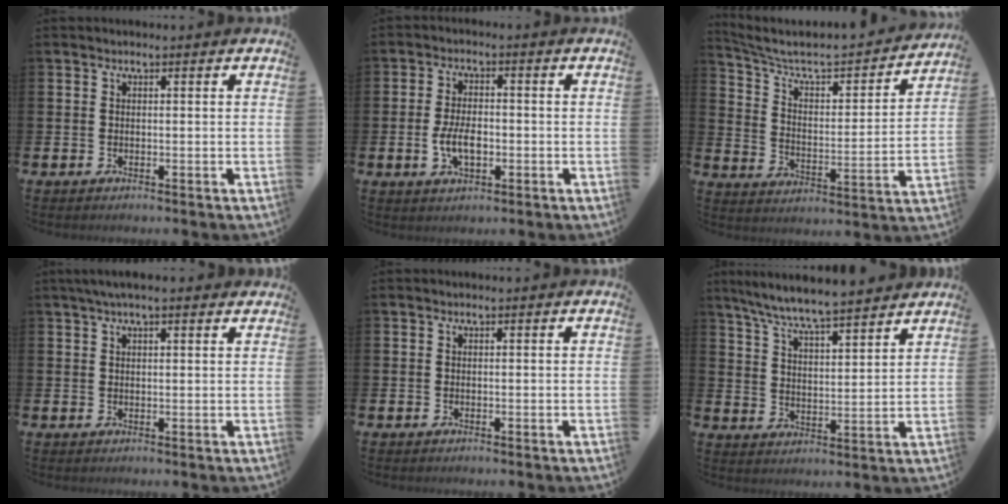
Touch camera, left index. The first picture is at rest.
{"total": 4.6, "force": [-0.9, 2.5, 3.7], "torque": [-0.053, 0.001, -0.017]}
{"total": 6.9, "force": [5.7, 2.2, 3.2], "torque": [-0.091, -0.041, 0.087]}
{"total": 2.9, "force": [2.2, 0.6, 1.8], "torque": [-0.033, 0.004, 0.037]}
{"total": 0.0}
{"total": 7.4, "force": [7.1, 0.0, 2.2], "torque": [-0.067, -0.047, 0.125]}